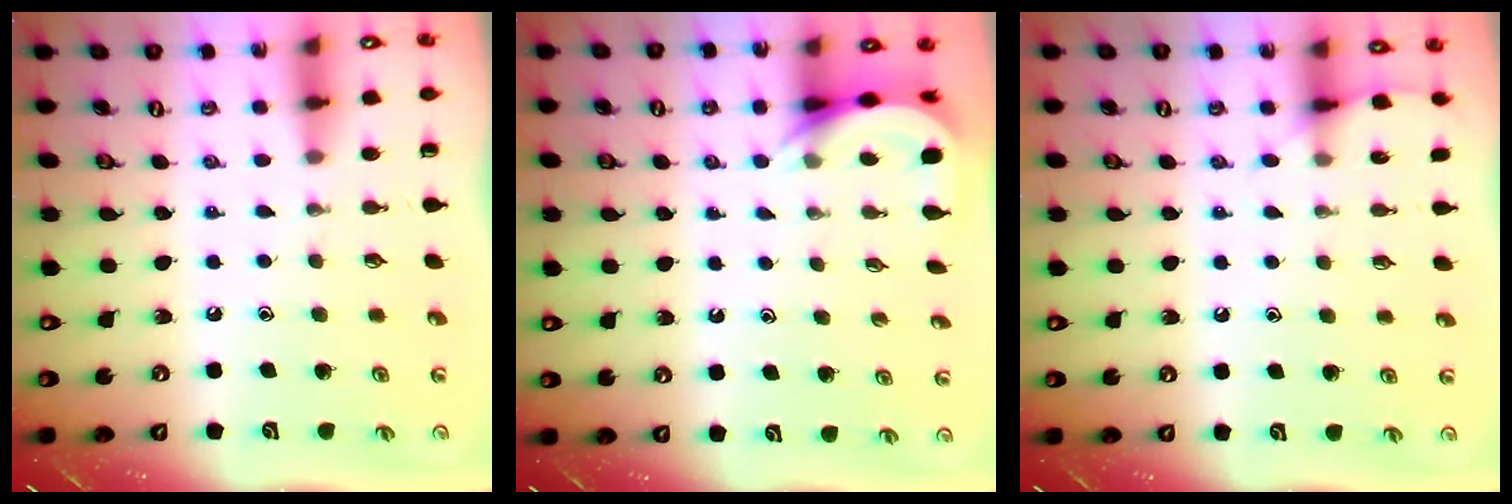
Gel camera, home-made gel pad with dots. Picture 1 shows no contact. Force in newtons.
{"total": 5.5, "press": 5.5, "slide": 0.4}
{"total": 5.8, "press": 5.8, "slide": 0.7}